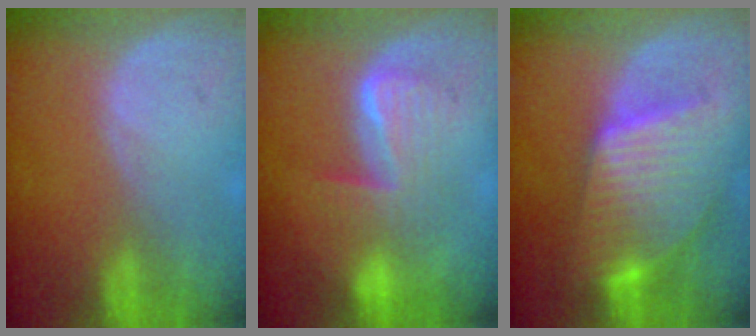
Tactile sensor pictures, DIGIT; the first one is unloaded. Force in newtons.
{"total": 6.8, "press": 6.8, "slide": 0.2}
{"total": 10.1, "press": 10.1, "slide": 0.7}